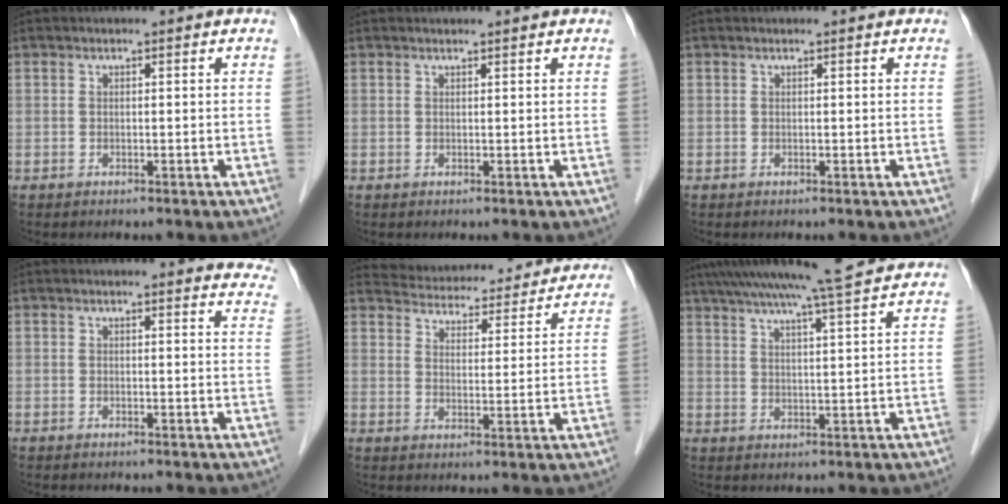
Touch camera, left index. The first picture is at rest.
{"total": 1.7, "force": [1.6, -0.2, 0.3], "torque": [-0.008, 0.006, 0.024]}
{"total": 0.8, "force": [0.8, 0.0, 0.1], "torque": [-0.008, 0.007, 0.011]}
{"total": 9.7, "force": [9.3, 2.1, 1.3], "torque": [0.028, -0.027, 0.060]}
{"total": 19.7, "force": [18.7, 4.5, 4.3], "torque": [-0.061, 0.004, 0.239]}
{"total": 12.9, "force": [11.2, -0.6, 6.4], "torque": [-0.112, 0.023, 0.155]}